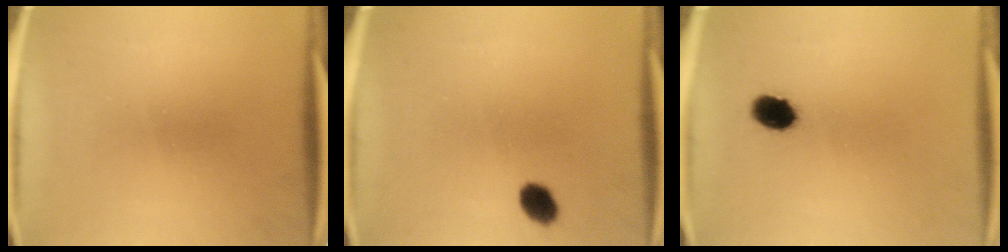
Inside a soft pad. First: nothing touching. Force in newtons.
{"total": 3.7}
{"total": 5.0}